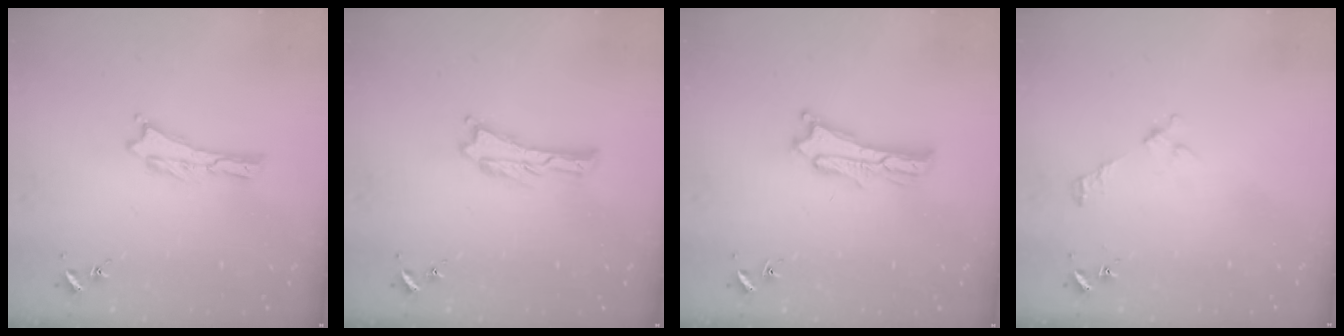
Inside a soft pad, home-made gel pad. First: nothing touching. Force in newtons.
{"total": 0.0}
{"total": 2.5, "press": 2.5, "slide": 0.1}
{"total": 2.2, "press": 2.2, "slide": 0.3}